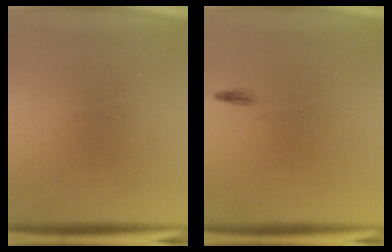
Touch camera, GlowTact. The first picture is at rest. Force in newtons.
{"total": 0.5}